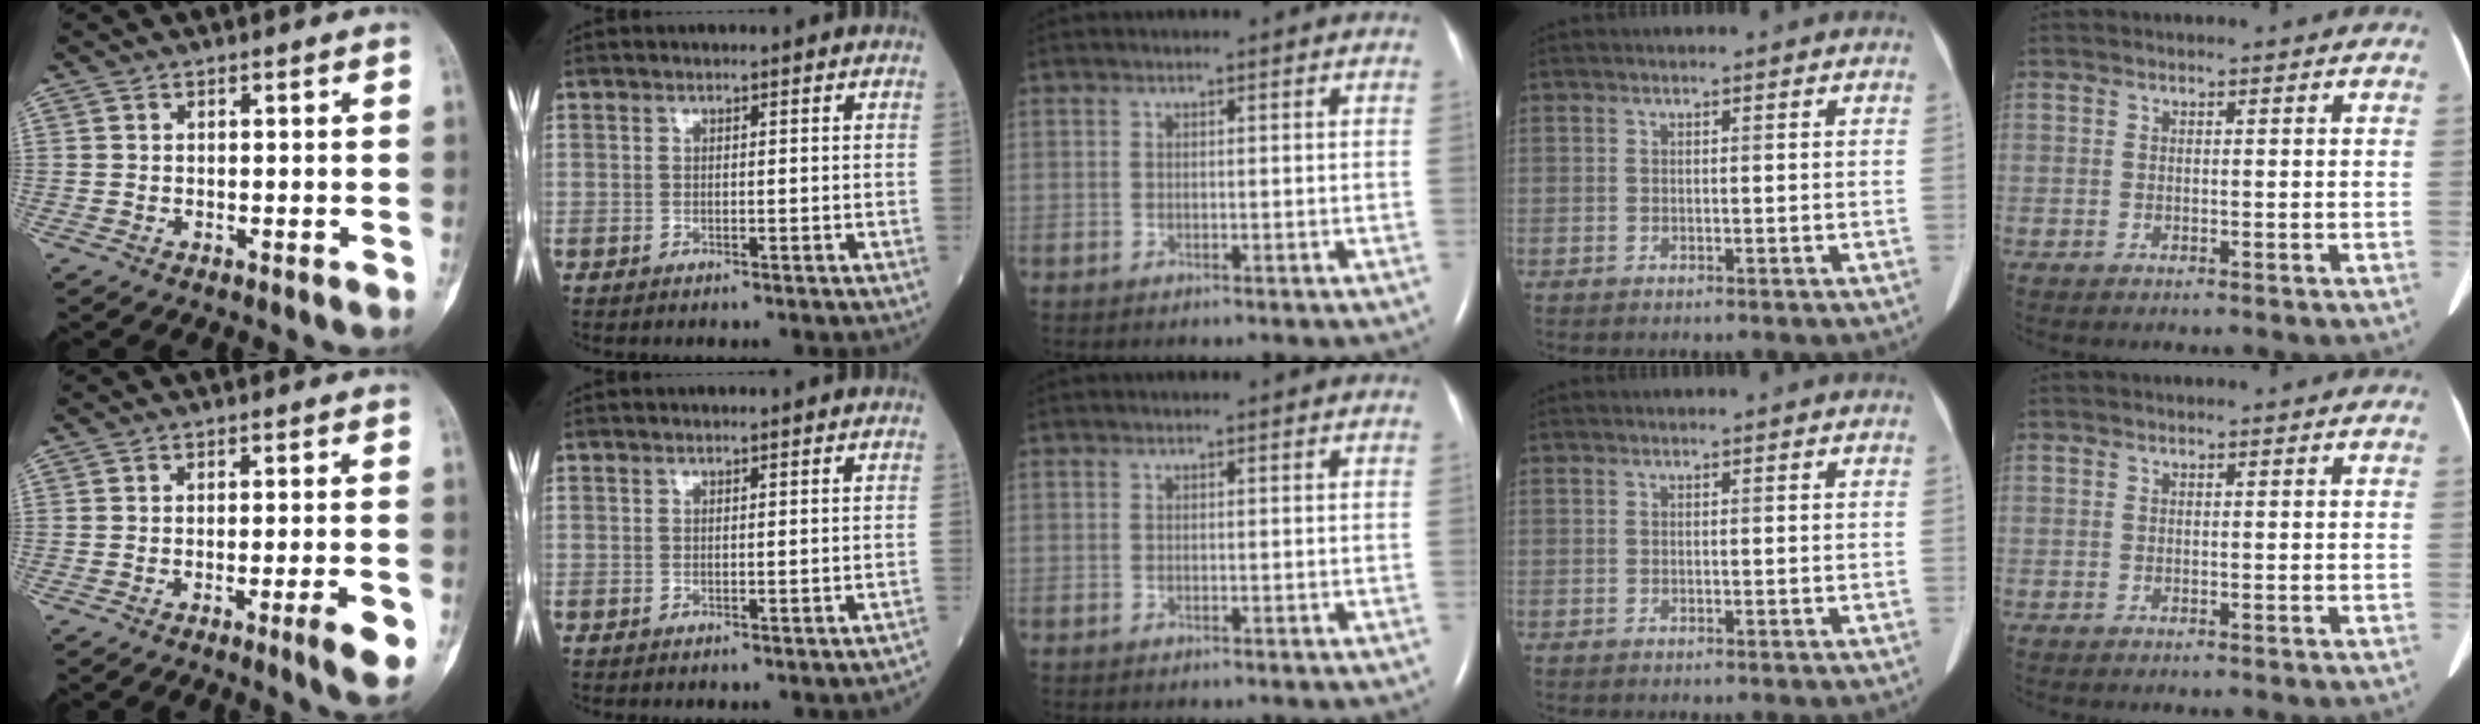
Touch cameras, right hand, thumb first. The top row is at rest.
{"thumb": {"total": 5.6, "force": [-2.2, 0.4, 5.1], "torque": [-0.073, -0.001, -0.030]}, "index": {"total": 0.8, "force": [-0.6, 0.0, 0.5], "torque": [-0.006, 0.001, -0.004]}}